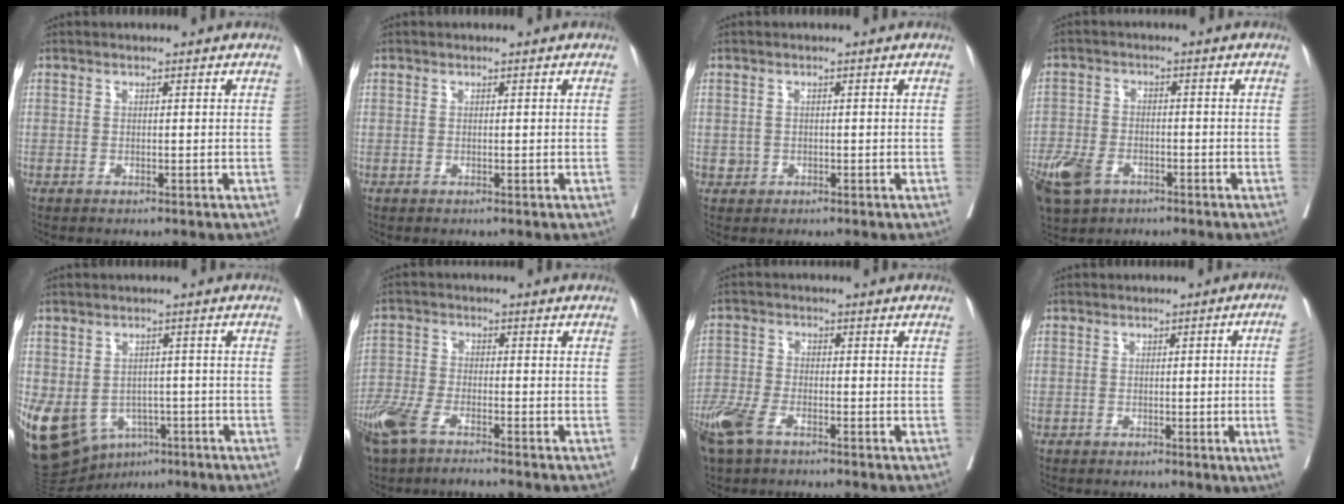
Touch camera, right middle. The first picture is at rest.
{"total": 0.0}
{"total": 1.1, "force": [-0.2, 1.1, 0.1], "torque": [0.002, 0.004, -0.002]}
{"total": 10.8, "force": [-6.2, 6.6, 5.9], "torque": [-0.142, -0.007, -0.107]}
{"total": 13.5, "force": [-5.9, 9.9, 7.0], "torque": [-0.155, 0.007, -0.080]}
{"total": 7.8, "force": [-5.7, 2.2, 4.8], "torque": [-0.107, -0.012, -0.116]}
{"total": 7.9, "force": [-5.3, 3.1, 4.9], "torque": [-0.112, -0.012, -0.103]}
{"total": 8.4, "force": [-1.3, -2.0, 8.1], "torque": [-0.083, -0.013, -0.019]}